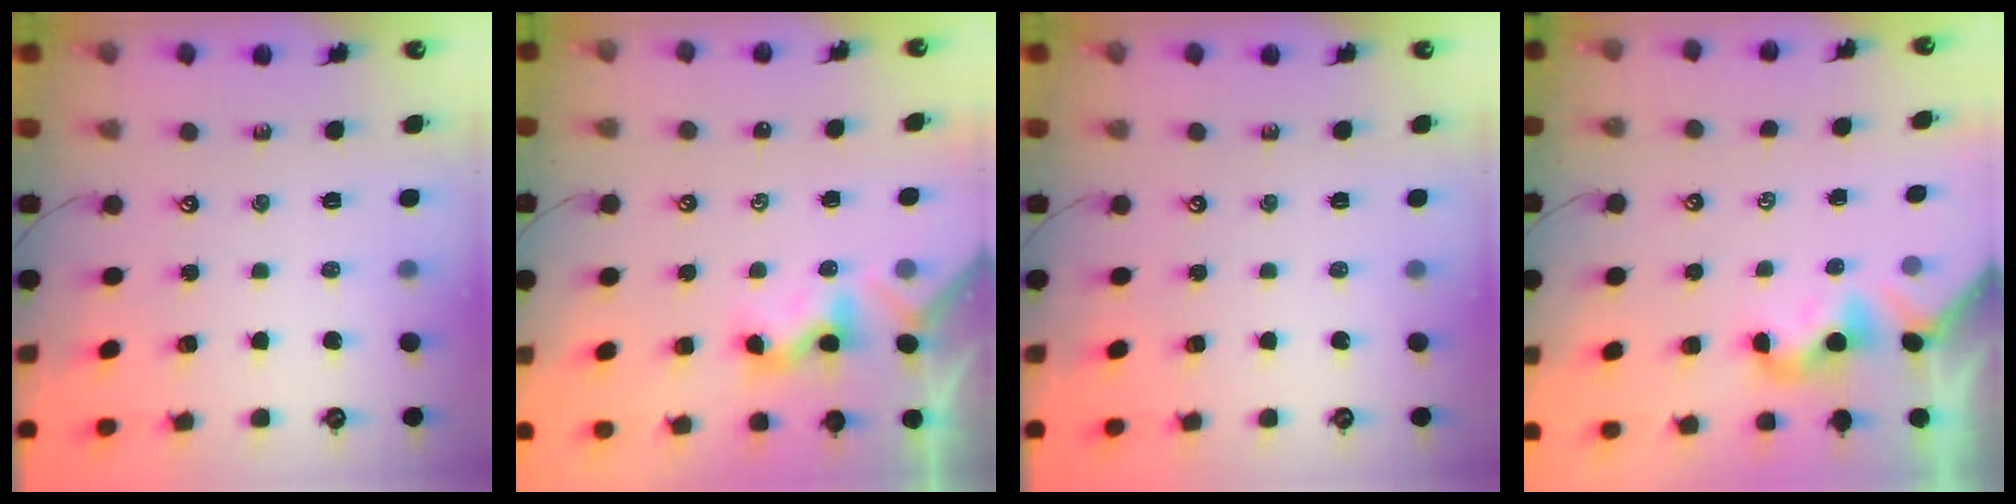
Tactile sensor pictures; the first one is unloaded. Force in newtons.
{"total": 2.3, "press": 2.3, "slide": 0.3}
{"total": 0.0}
{"total": 2.0, "press": 1.9, "slide": 0.4}